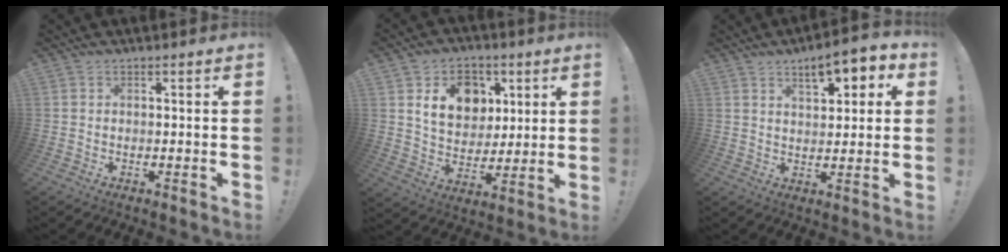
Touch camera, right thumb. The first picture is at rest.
{"total": 14.6, "force": [5.6, 11.6, 6.9], "torque": [-0.091, -0.018, 0.109]}
{"total": 8.2, "force": [5.1, 3.3, 5.5], "torque": [-0.070, -0.031, 0.086]}